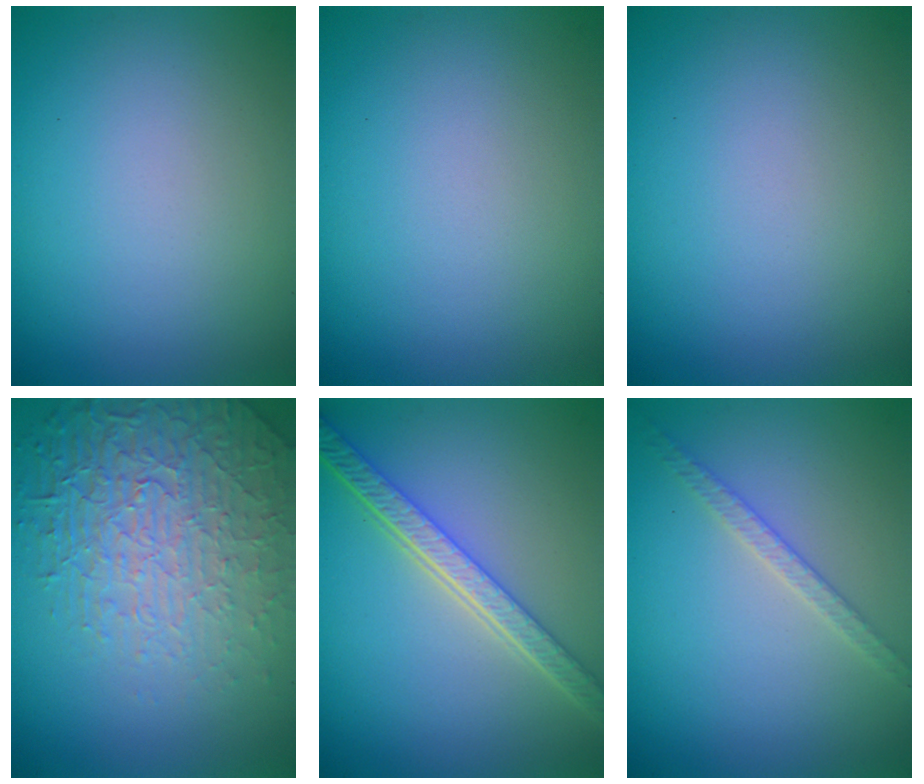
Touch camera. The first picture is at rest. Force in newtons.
{"total": 0.0}
{"total": 0.0}
{"total": 5.3, "press": 4.7, "slide": 2.5}
{"total": 5.4, "press": 4.1, "slide": 3.4}
{"total": 1.9, "press": 1.9, "slide": 0.4}